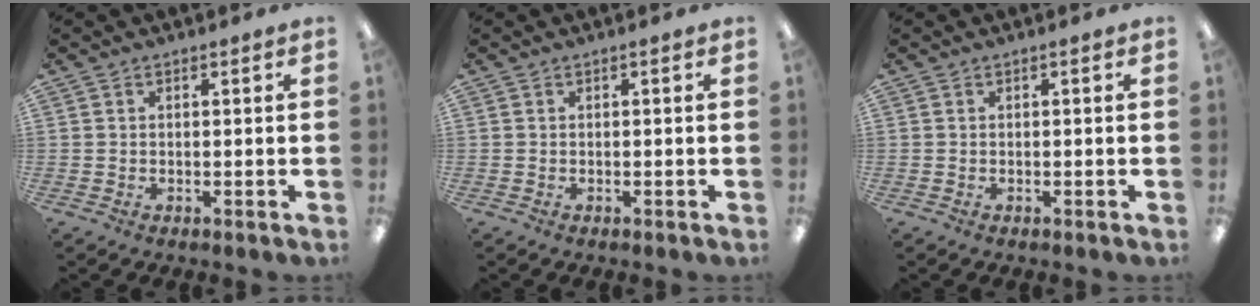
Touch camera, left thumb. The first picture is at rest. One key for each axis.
{"total": 0.0}
{"total": 0.0}